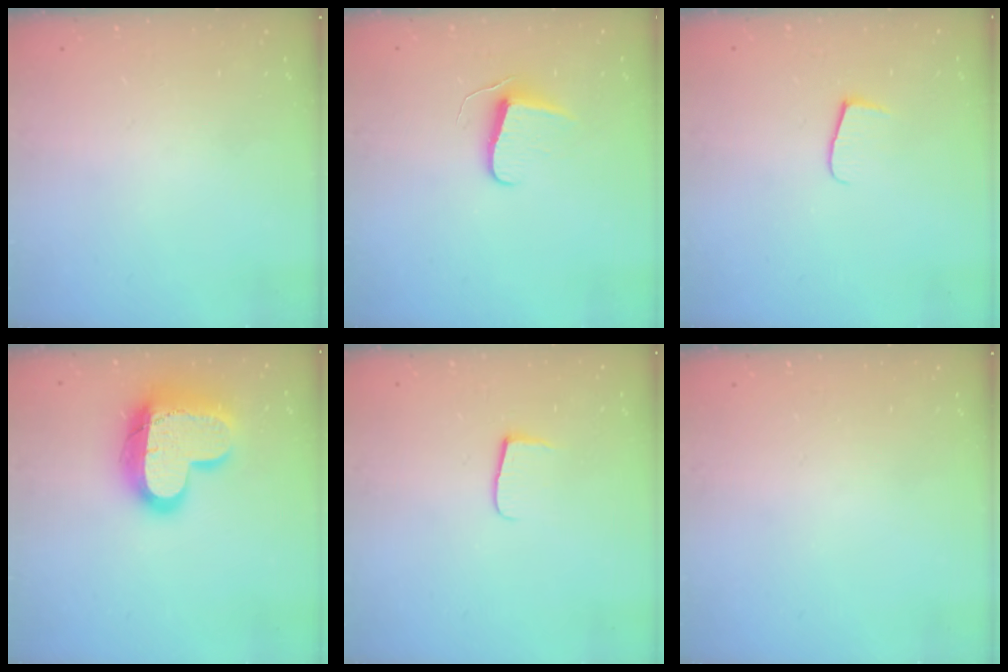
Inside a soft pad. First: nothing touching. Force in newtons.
{"total": 7.5, "press": 7.4, "slide": 0.6}
{"total": 6.2, "press": 6.1, "slide": 0.6}
{"total": 19.1, "press": 19.0, "slide": 1.5}
{"total": 5.2, "press": 5.2, "slide": 0.7}
{"total": 0.0}